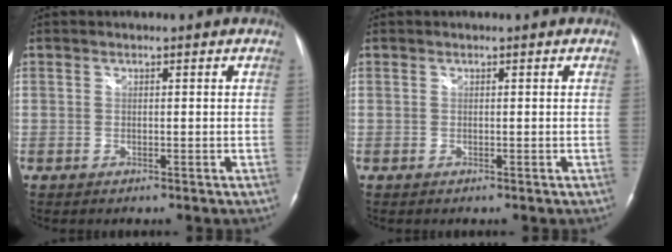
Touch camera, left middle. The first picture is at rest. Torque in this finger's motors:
{"motor_torque": [-0.09, -0.02, 0.08, 0.01]}